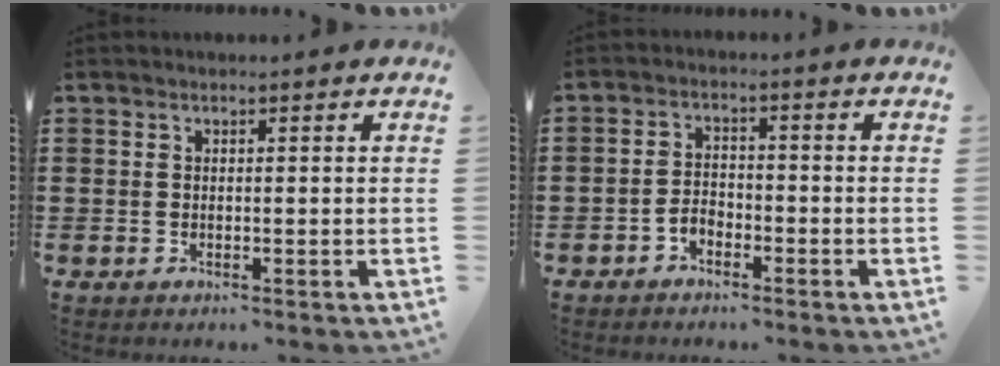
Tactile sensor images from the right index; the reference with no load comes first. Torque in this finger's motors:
{"motor_torque": [1.13, 1.01, 0.03, 0.03]}